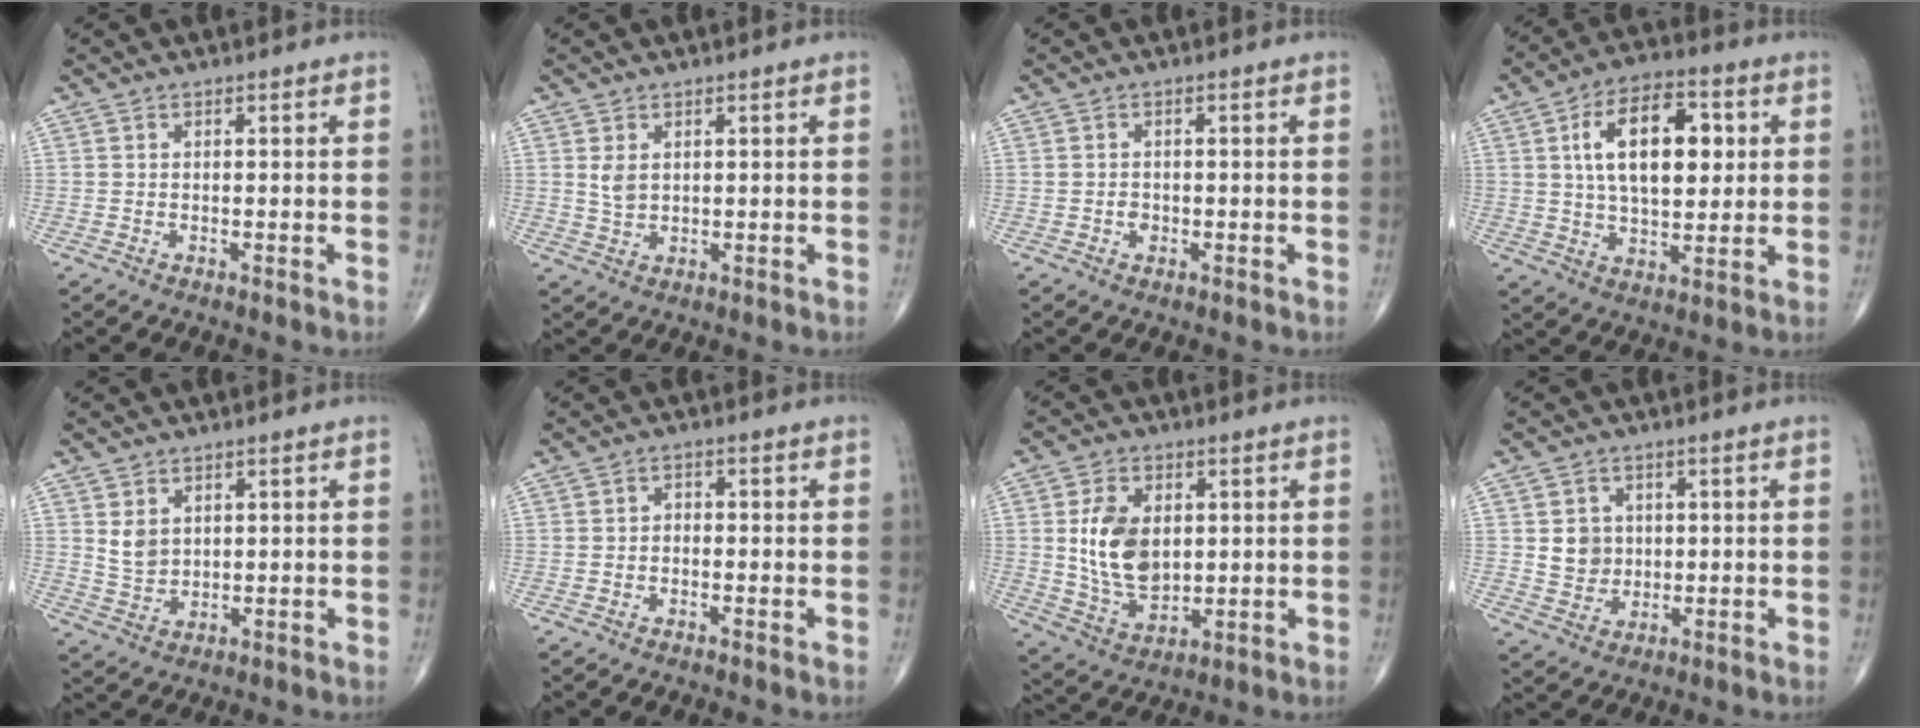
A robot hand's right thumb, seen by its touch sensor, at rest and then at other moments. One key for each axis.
{"total": 3.0, "fx": 0.9, "fy": 2.2, "fz": 1.9, "tx": -0.028, "ty": -0.008, "tz": 0.024}
{"total": 1.4, "fx": -0.4, "fy": 1.1, "fz": 0.7, "tx": -0.005, "ty": 0.004, "tz": -0.006}
{"total": 15.7, "fx": 3.5, "fy": 8.4, "fz": 12.8, "tx": -0.187, "ty": 0.003, "tz": 0.058}
{"total": 4.0, "fx": 1.6, "fy": 2.9, "fz": 2.3, "tx": -0.033, "ty": -0.014, "tz": 0.040}
{"total": 1.3, "fx": -0.5, "fy": 1.0, "fz": 0.7, "tx": -0.001, "ty": 0.006, "tz": -0.014}
{"total": 12.0, "fx": 1.8, "fy": 7.8, "fz": 9.0, "tx": -0.145, "ty": -0.015, "tz": 0.043}
{"total": 5.3, "fx": 0.8, "fy": 4.8, "fz": 2.1, "tx": -0.012, "ty": -0.003, "tz": 0.018}